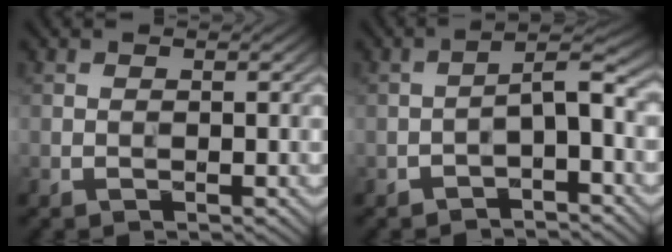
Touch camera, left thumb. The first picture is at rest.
{"total": 3.9, "force": [-1.8, 1.3, 3.2], "torque": [-0.049, 0.014, -0.037]}